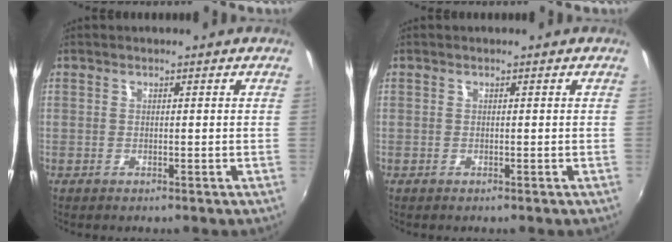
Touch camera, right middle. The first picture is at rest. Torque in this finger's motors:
{"motor_torque": [0.08, 0.18, 0.05, 0.00]}